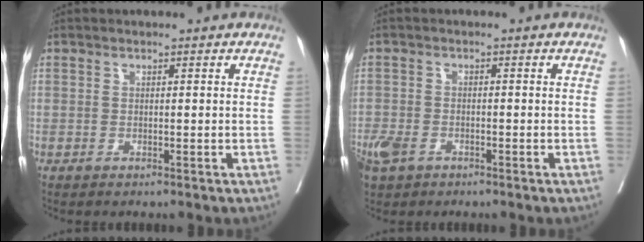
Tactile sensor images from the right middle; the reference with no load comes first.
{"total": 5.6, "force": [-3.4, 3.5, 2.7], "torque": [-0.060, -0.005, -0.062]}